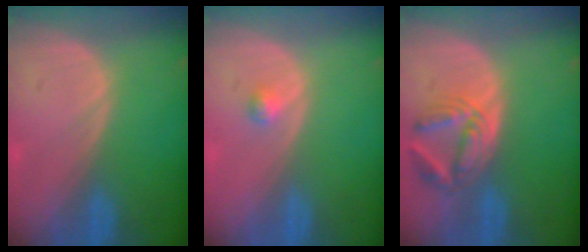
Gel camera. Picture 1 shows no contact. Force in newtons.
{"total": 1.1, "press": 1.1, "slide": 0.1}
{"total": 6.1, "press": 6.1, "slide": 0.2}